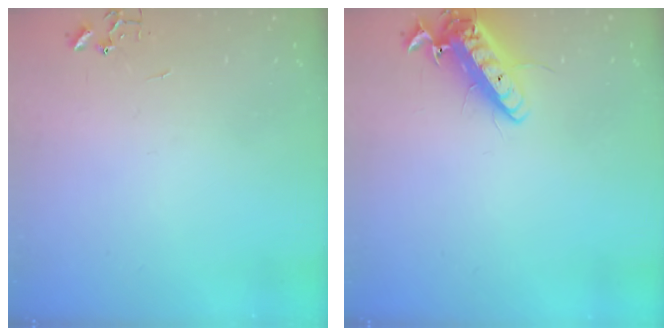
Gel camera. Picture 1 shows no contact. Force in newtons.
{"total": 14.0, "press": 13.7, "slide": 2.8}